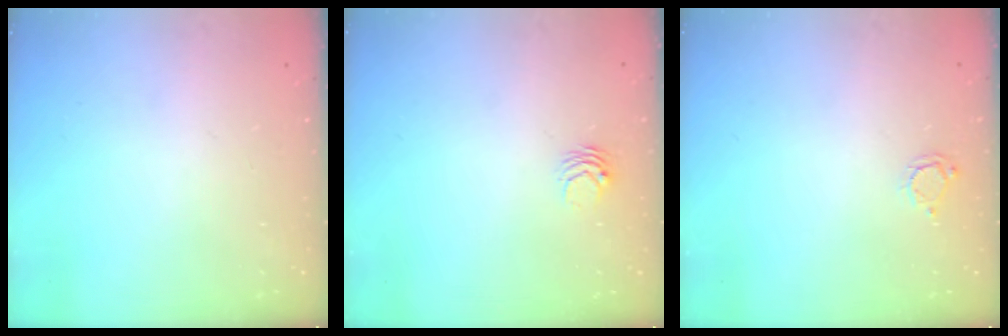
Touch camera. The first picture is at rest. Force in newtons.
{"total": 3.5, "press": 3.4, "slide": 0.5}
{"total": 3.7, "press": 3.7, "slide": 0.3}